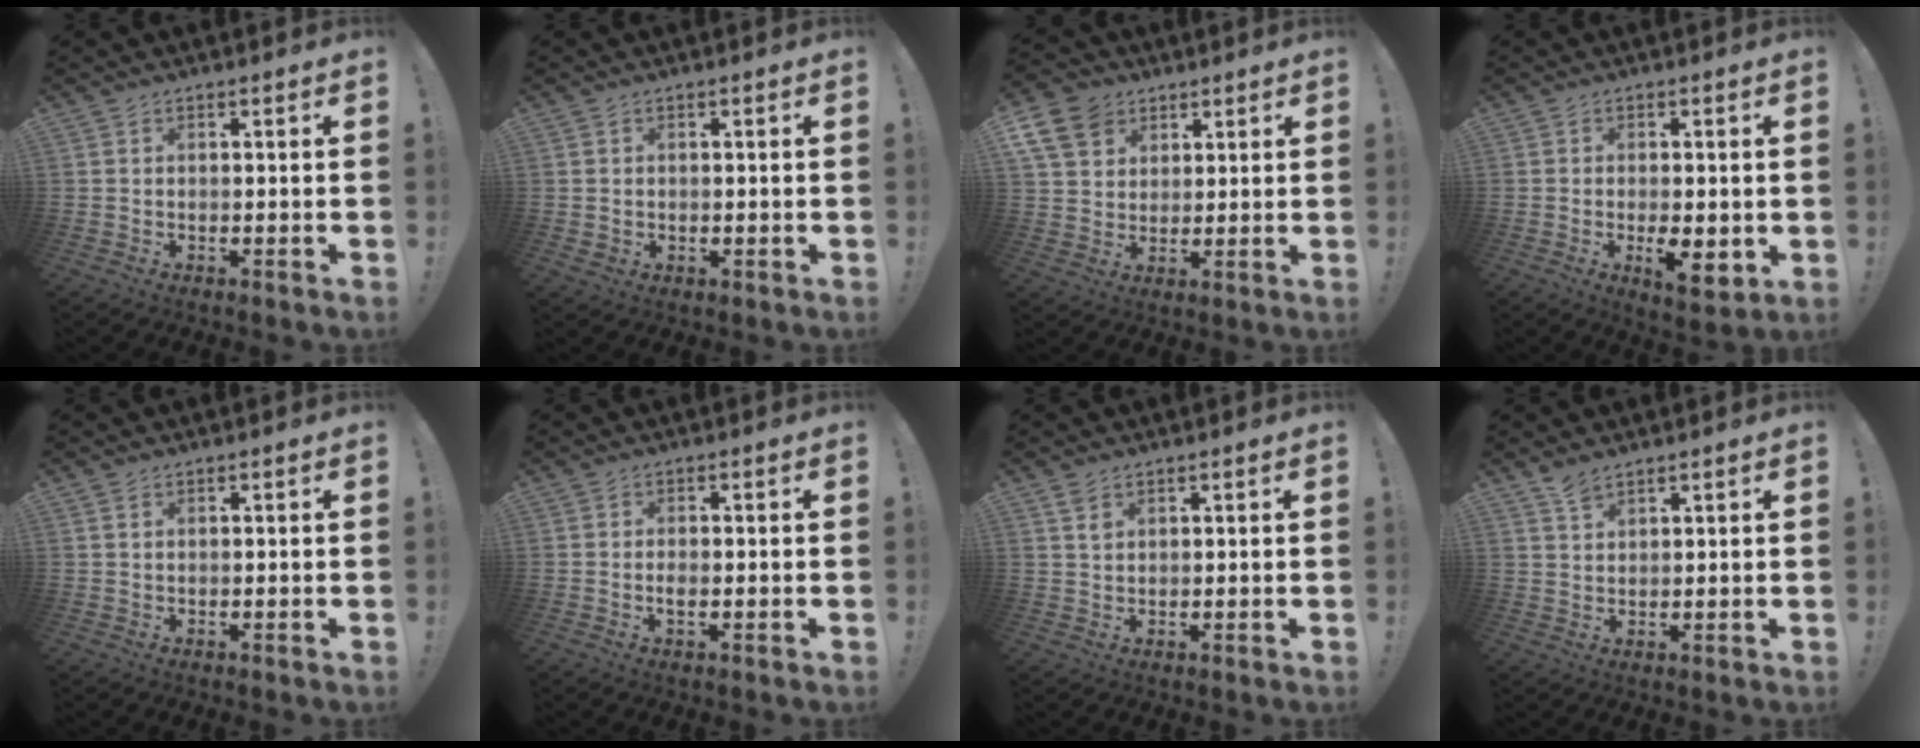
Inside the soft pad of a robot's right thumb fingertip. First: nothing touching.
{"total": 1.2, "force": [0.6, 1.0, 0.4], "torque": [0.001, -0.003, 0.010]}
{"total": 11.5, "force": [5.6, 8.8, 5.0], "torque": [-0.086, -0.034, 0.113]}
{"total": 7.4, "force": [-1.5, 2.9, 6.6], "torque": [-0.091, -0.009, -0.021]}
{"total": 0.5, "force": [0.3, 0.4, 0.2], "torque": [-0.005, 0.002, 0.006]}
{"total": 1.7, "force": [-0.7, 0.6, 1.5], "torque": [-0.020, -0.002, -0.013]}
{"total": 2.2, "force": [1.5, 1.1, 1.0], "torque": [-0.012, -0.006, 0.026]}
{"total": 3.5, "force": [3.0, 1.0, 1.6], "torque": [-0.021, -0.021, 0.052]}